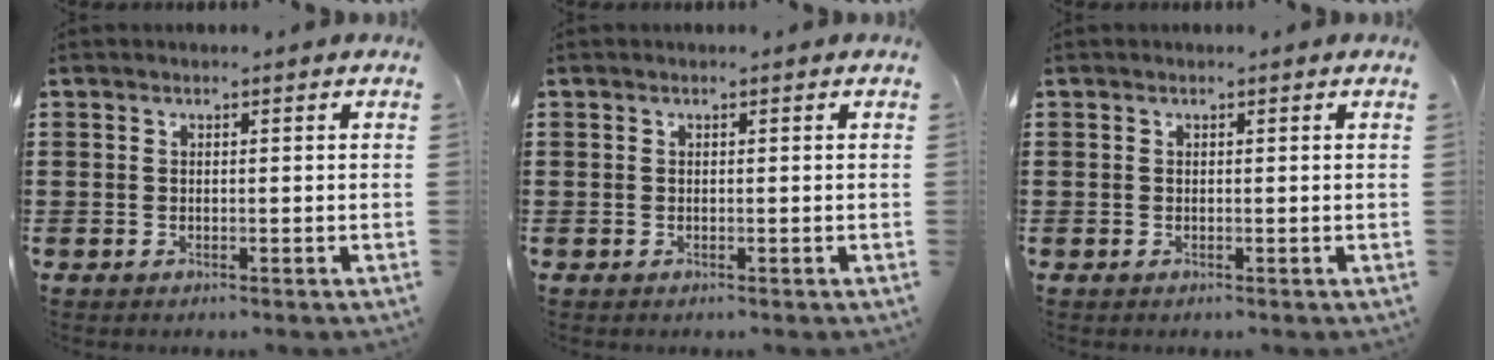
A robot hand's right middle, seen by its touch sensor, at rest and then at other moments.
{"total": 0.0}
{"total": 0.0}